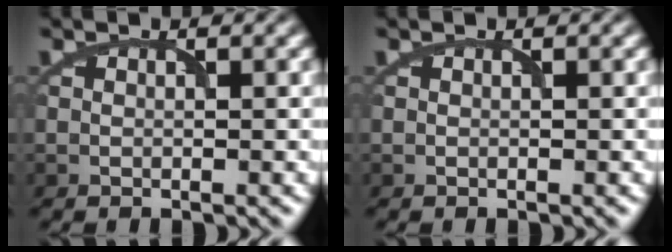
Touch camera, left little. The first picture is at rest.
{"total": 0.0}